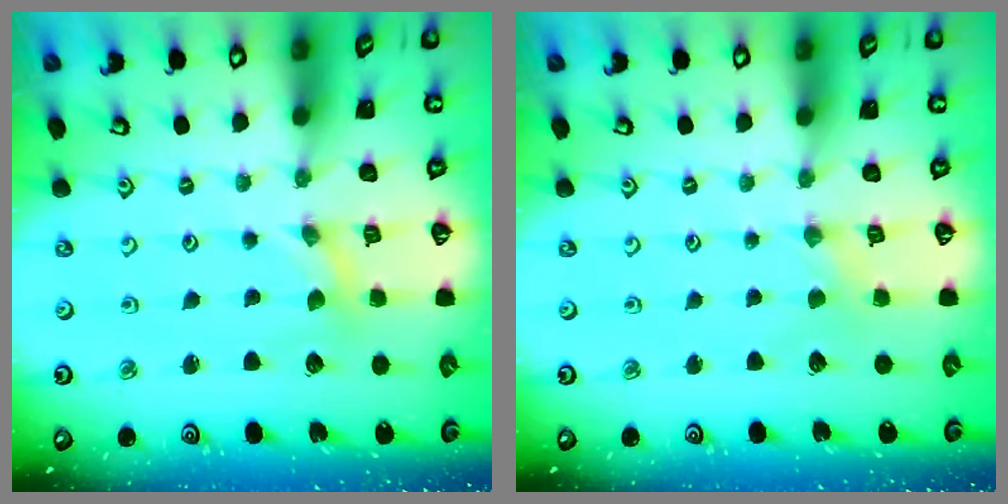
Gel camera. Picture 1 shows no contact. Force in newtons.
{"total": 0.9, "press": 0.8, "slide": 0.2}